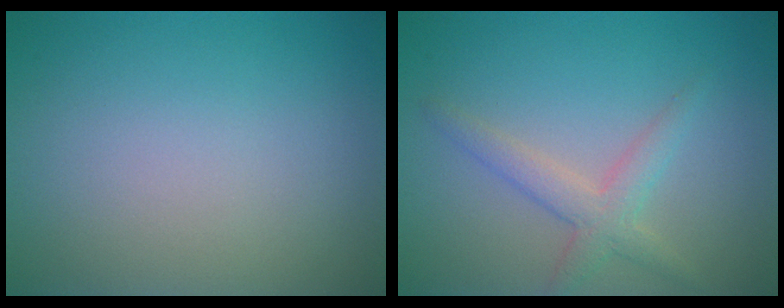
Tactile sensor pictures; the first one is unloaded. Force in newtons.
{"total": 2.6, "press": 2.6, "slide": 0.2}